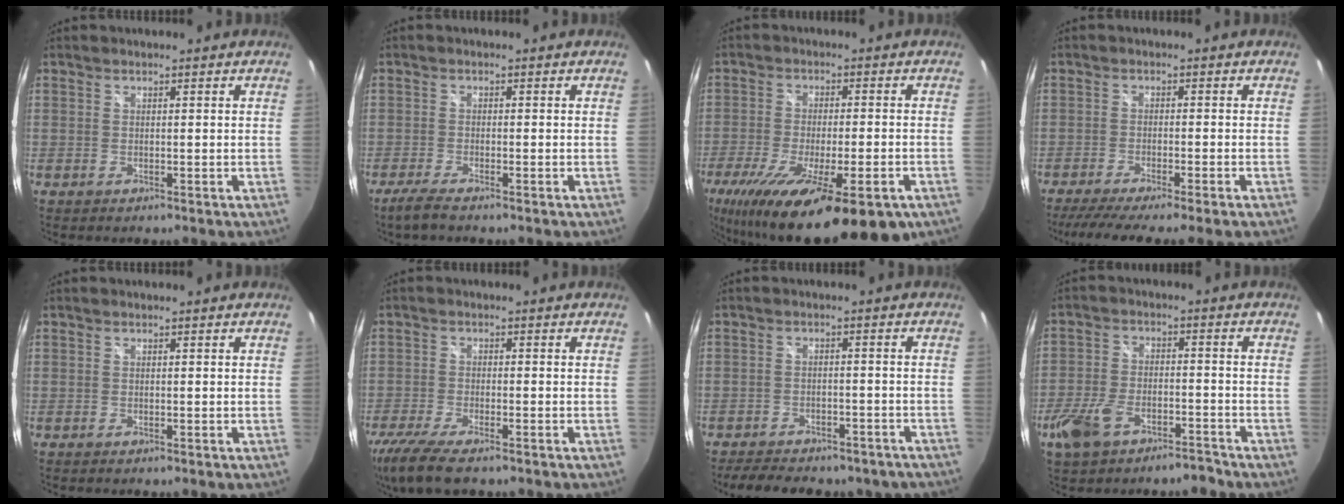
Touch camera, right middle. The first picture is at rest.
{"total": 3.5, "force": [-2.7, 0.2, 2.2], "torque": [-0.060, -0.008, -0.054]}
{"total": 23.5, "force": [-15.1, 6.2, 16.9], "torque": [-0.316, -0.076, -0.232]}
{"total": 8.5, "force": [-7.1, -1.0, 4.6], "torque": [-0.095, -0.027, -0.113]}
{"total": 0.0}
{"total": 10.9, "force": [-8.1, 2.7, 6.7], "torque": [-0.158, -0.044, -0.149]}
{"total": 14.5, "force": [-11.9, 5.6, 6.1], "torque": [-0.133, -0.004, -0.149]}
{"total": 10.1, "force": [-7.0, 4.8, 5.4], "torque": [-0.120, 0.003, -0.124]}